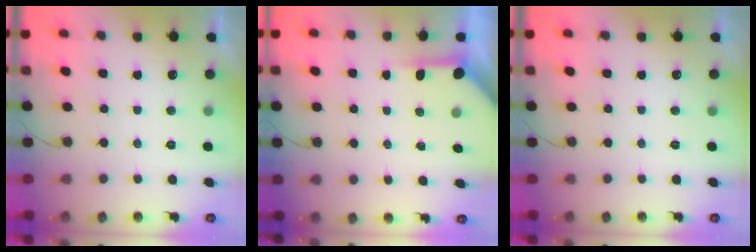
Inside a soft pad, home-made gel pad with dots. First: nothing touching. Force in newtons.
{"total": 3.8, "press": 3.8, "slide": 0.4}
{"total": 0.0}